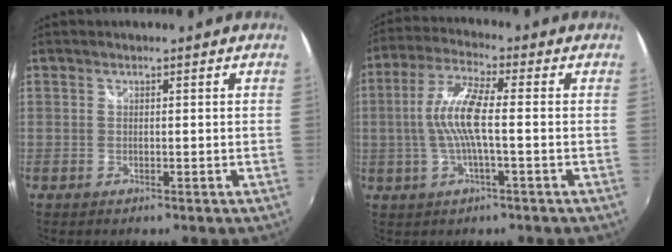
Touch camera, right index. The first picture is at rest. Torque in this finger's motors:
{"motor_torque": [1.14, -0.34, 0.75, 0.19]}